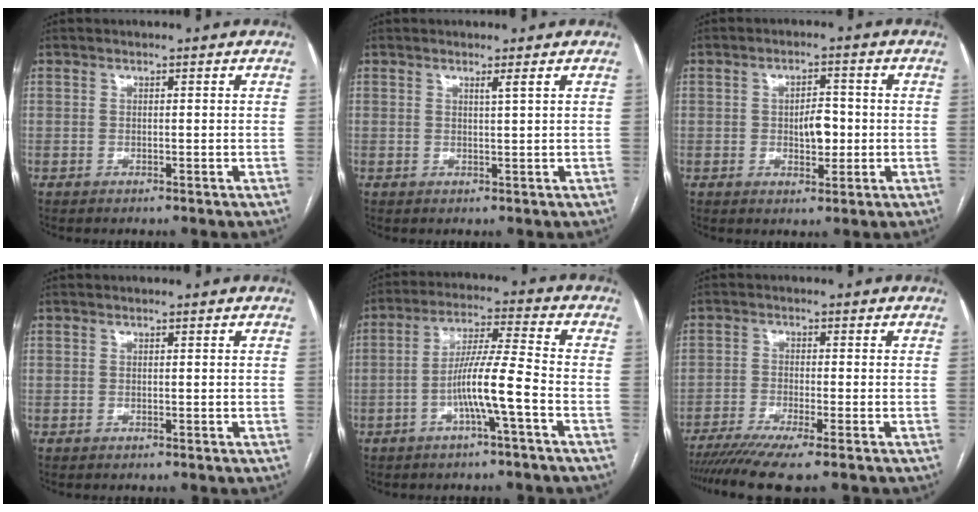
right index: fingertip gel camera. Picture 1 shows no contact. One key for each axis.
{"total": 1.0, "fx": 0.6, "fy": -0.4, "fz": 0.7, "tx": -0.023, "ty": -0.009, "tz": 0.013}
{"total": 4.5, "fx": -0.3, "fy": 2.2, "fz": 3.9, "tx": -0.056, "ty": 0.005, "tz": -0.001}
{"total": 0.0}
{"total": 8.7, "fx": -3.2, "fy": -0.5, "fz": 8.1, "tx": -0.152, "ty": 0.012, "tz": -0.059}
{"total": 9.2, "fx": -7.3, "fy": -0.3, "fz": 5.6, "tx": -0.085, "ty": -0.019, "tz": -0.119}